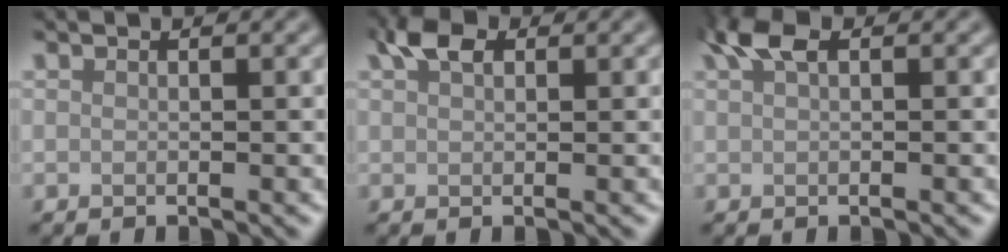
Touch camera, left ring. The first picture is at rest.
{"total": 2.7, "force": [1.5, 1.6, 1.7], "torque": [-0.032, 0.007, 0.024]}
{"total": 2.7, "force": [1.3, 1.1, 2.0], "torque": [-0.039, 0.007, 0.023]}